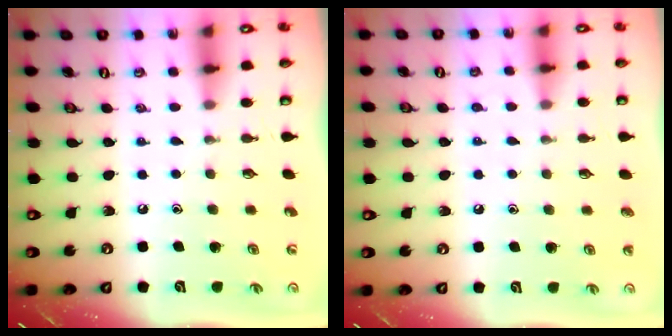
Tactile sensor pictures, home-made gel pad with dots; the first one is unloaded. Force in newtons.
{"total": 5.4, "press": 5.4, "slide": 0.6}